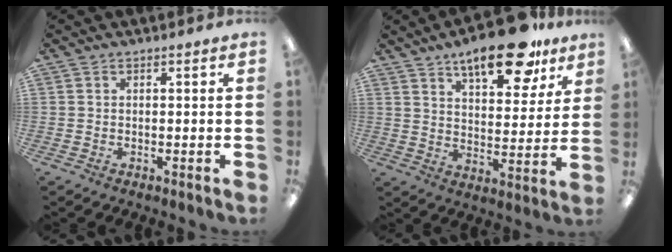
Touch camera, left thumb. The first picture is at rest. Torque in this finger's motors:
{"motor_torque": [0.19, 0.42, 1.51, -1.26, 0.12]}